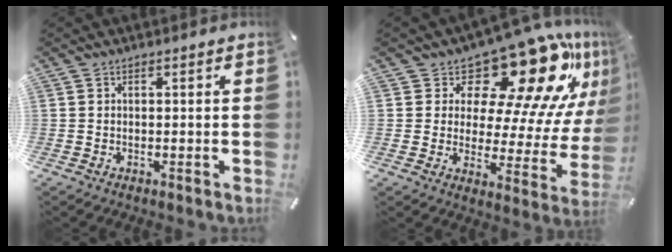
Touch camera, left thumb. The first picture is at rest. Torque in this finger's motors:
{"motor_torque": [2.63, 2.15, 0.41, -0.28, 0.06]}